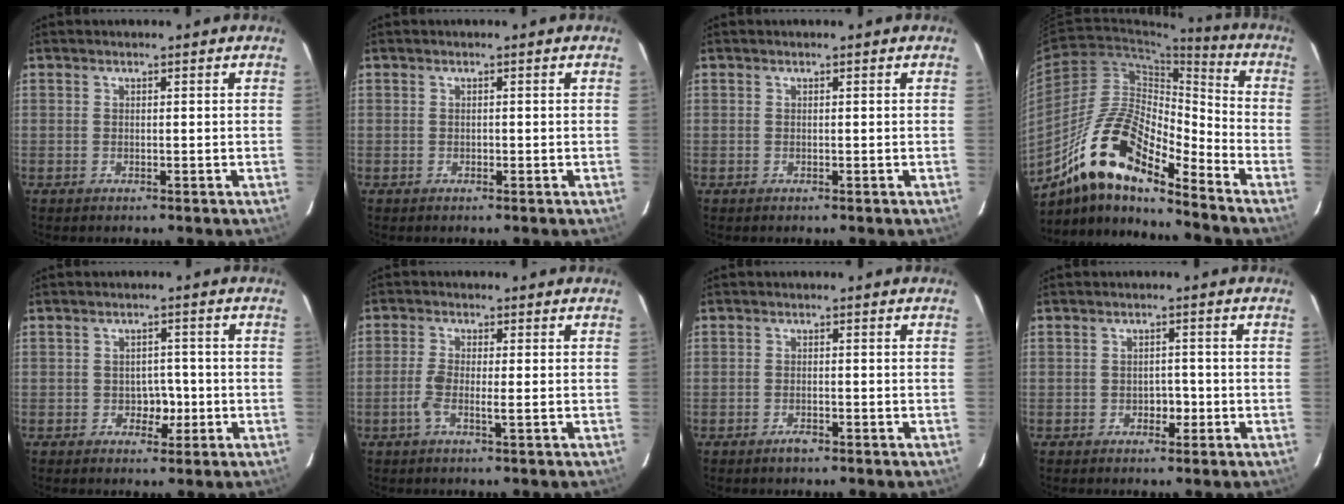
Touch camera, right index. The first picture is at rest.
{"total": 0.0}
{"total": 0.0}
{"total": 15.3, "force": [-10.8, 3.9, 10.1], "torque": [-0.188, 0.025, -0.191]}
{"total": 3.2, "force": [-0.9, 2.2, 2.1], "torque": [-0.022, 0.006, -0.011]}
{"total": 3.3, "force": [-0.7, 0.4, 3.2], "torque": [-0.068, 0.001, -0.016]}
{"total": 1.4, "force": [-1.0, 0.4, 0.9], "torque": [-0.019, -0.001, -0.015]}
{"total": 2.1, "force": [-0.9, 1.3, 1.4], "torque": [-0.015, 0.006, -0.011]}